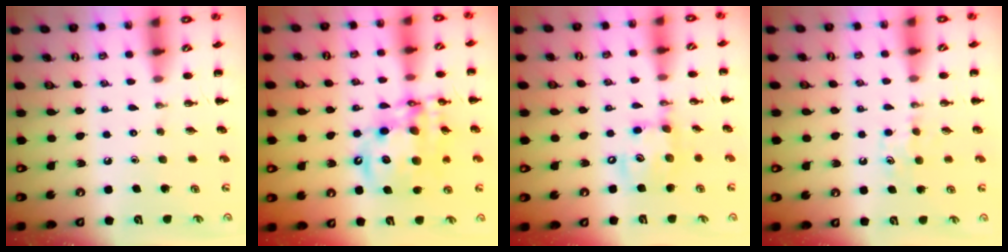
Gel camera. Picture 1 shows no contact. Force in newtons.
{"total": 16.0, "press": 15.5, "slide": 4.0}
{"total": 12.4, "press": 12.2, "slide": 2.1}
{"total": 4.6, "press": 4.4, "slide": 1.4}